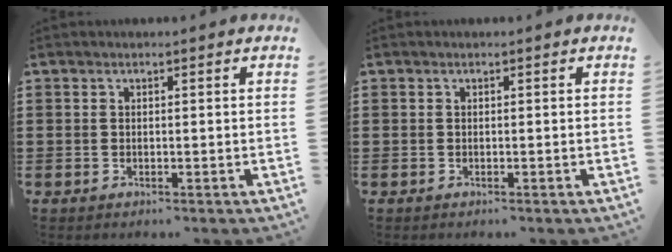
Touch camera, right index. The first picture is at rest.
{"total": 0.0}